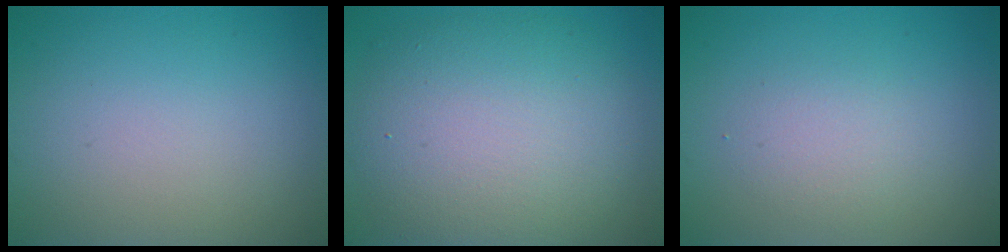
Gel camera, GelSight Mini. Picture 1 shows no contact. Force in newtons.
{"total": 9.9, "press": 9.9, "slide": 0.7}
{"total": 2.0, "press": 2.0, "slide": 0.2}